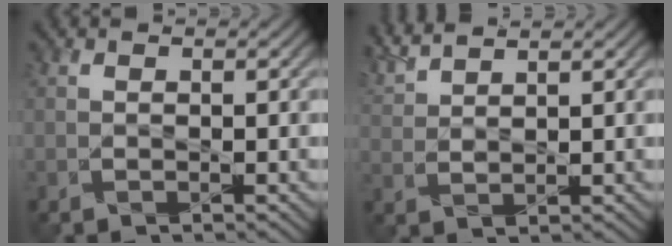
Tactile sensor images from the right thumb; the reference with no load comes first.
{"total": 4.1, "force": [3.6, 0.3, 1.8], "torque": [-0.052, 0.014, 0.081]}